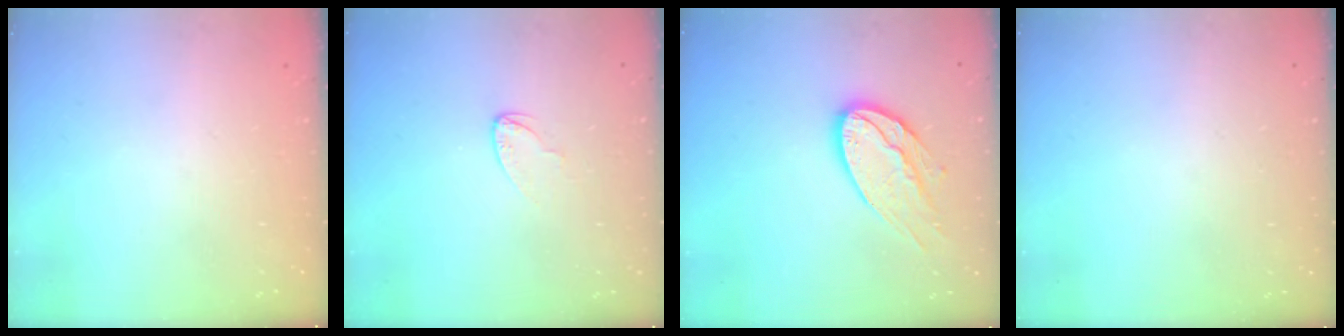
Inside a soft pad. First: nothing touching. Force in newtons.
{"total": 3.5, "press": 3.5, "slide": 0.2}
{"total": 15.1, "press": 15.1, "slide": 1.4}
{"total": 0.0}